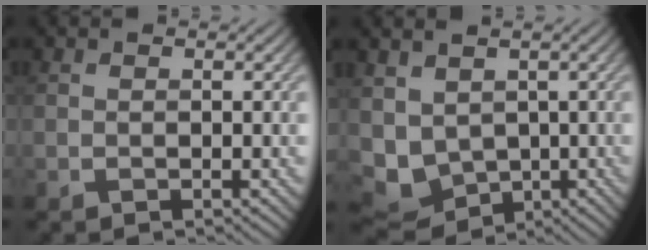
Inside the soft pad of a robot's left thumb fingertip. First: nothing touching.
{"total": 7.1, "force": [0.8, 5.8, 4.0], "torque": [-0.123, -0.028, 0.024]}